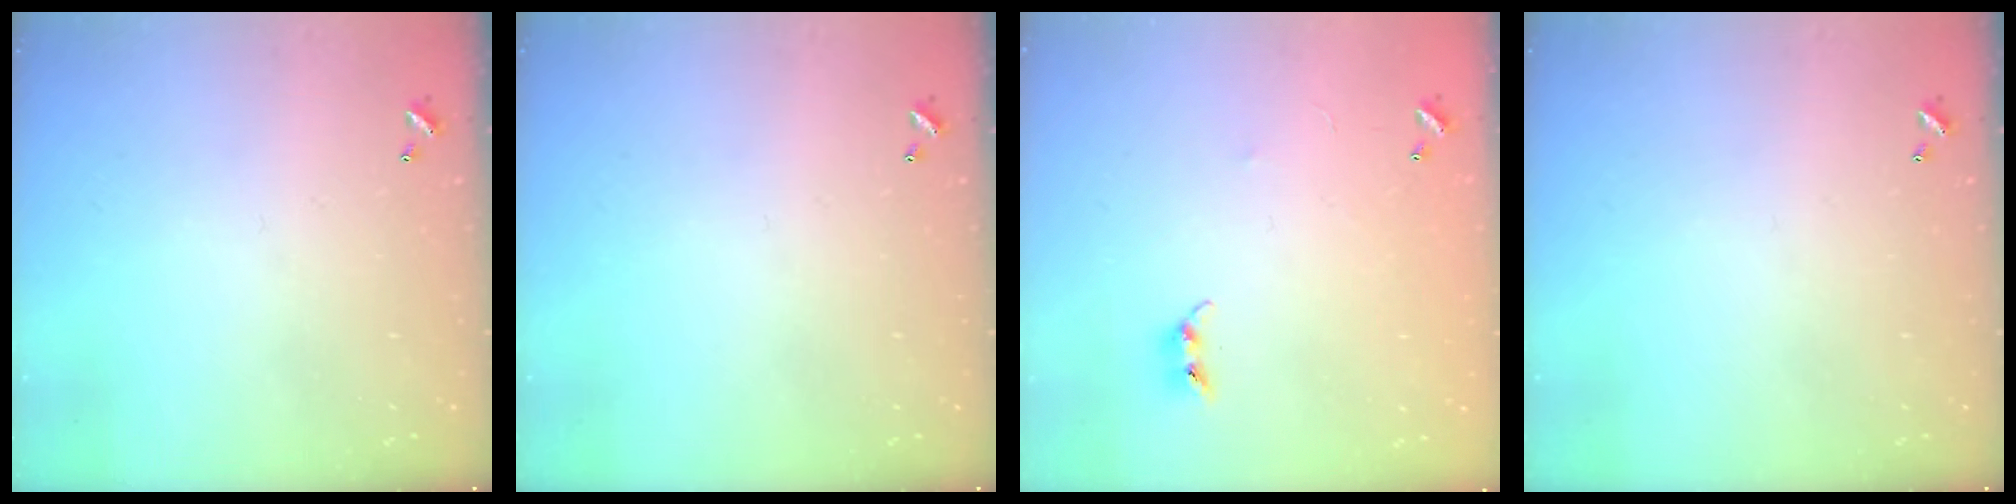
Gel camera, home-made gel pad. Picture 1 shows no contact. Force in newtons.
{"total": 0.0}
{"total": 6.5, "press": 6.5, "slide": 0.4}
{"total": 0.0}